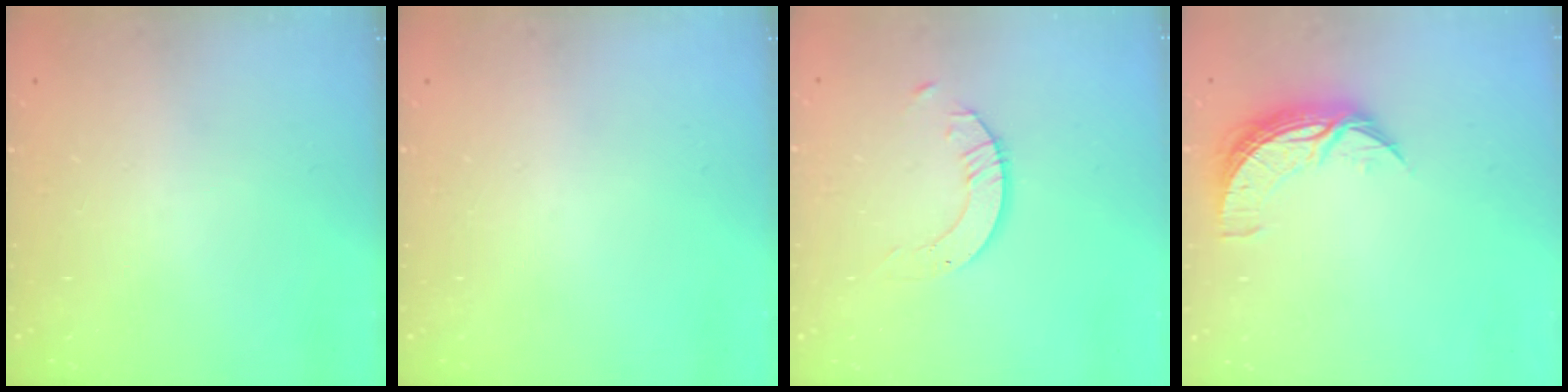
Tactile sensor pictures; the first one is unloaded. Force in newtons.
{"total": 0.0}
{"total": 2.7, "press": 2.7, "slide": 0.2}
{"total": 8.3, "press": 8.3, "slide": 0.5}